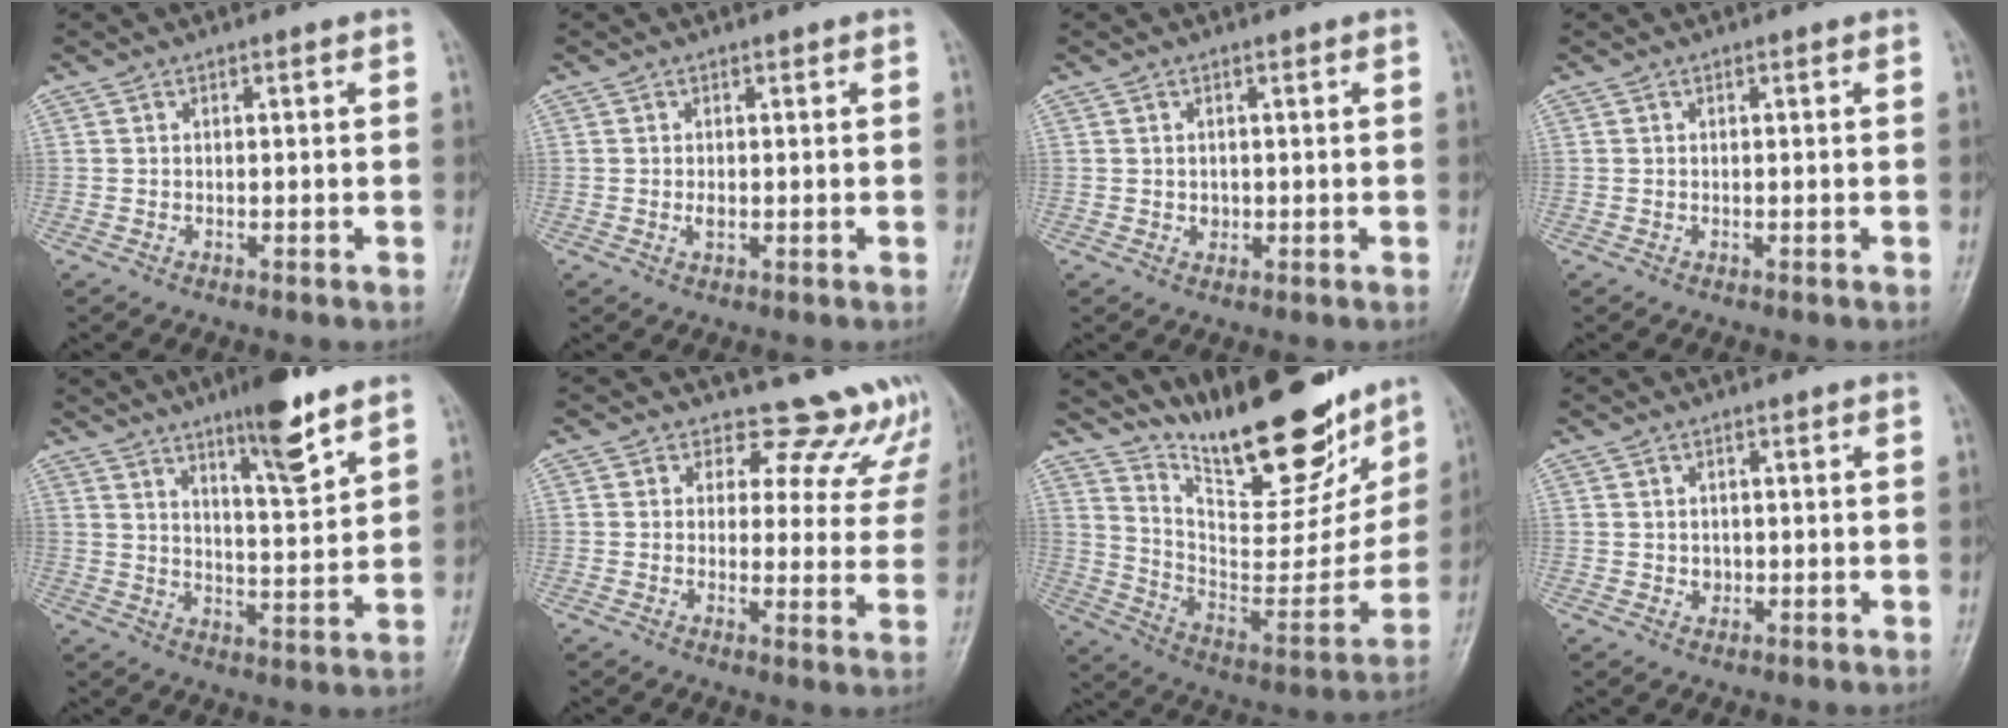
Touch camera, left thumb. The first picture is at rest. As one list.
[{"total": 1.2, "force": [0.0, 0.7, 1.0], "torque": [-0.015, -0.002, 0.002]}, {"total": 1.1, "force": [0.1, 1.0, 0.5], "torque": [-0.002, 0.000, 0.004]}, {"total": 0.0}, {"total": 10.7, "force": [7.4, 1.9, 7.5], "torque": [-0.105, -0.052, 0.119]}, {"total": 12.5, "force": [11.3, 5.4, 0.4], "torque": [0.050, -0.077, 0.102]}, {"total": 25.9, "force": [19.9, 8.0, 14.6], "torque": [-0.179, -0.106, 0.319]}, {"total": 1.4, "force": [0.1, 1.2, 0.6], "torque": [-0.004, 0.000, 0.005]}]